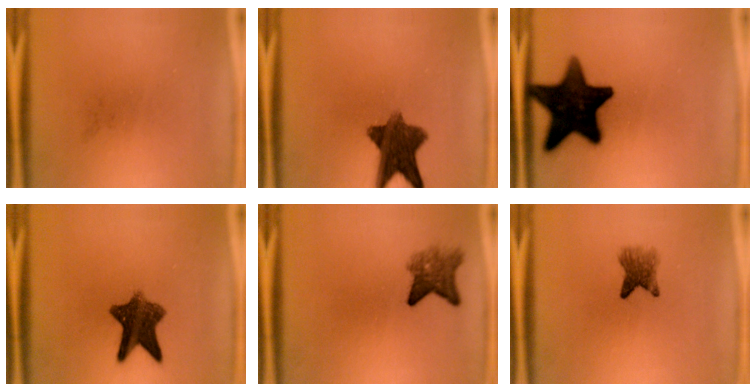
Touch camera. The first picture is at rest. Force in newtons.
{"total": 9.9}
{"total": 18.4}
{"total": 9.2}
{"total": 4.5}
{"total": 3.6}